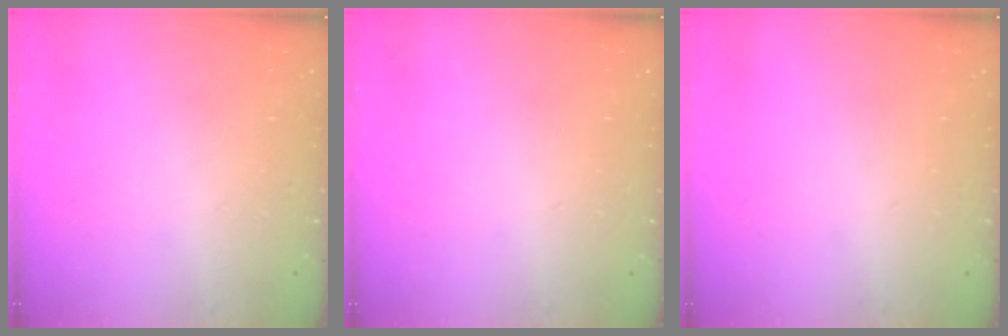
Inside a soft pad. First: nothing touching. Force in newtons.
{"total": 0.0}
{"total": 0.0}